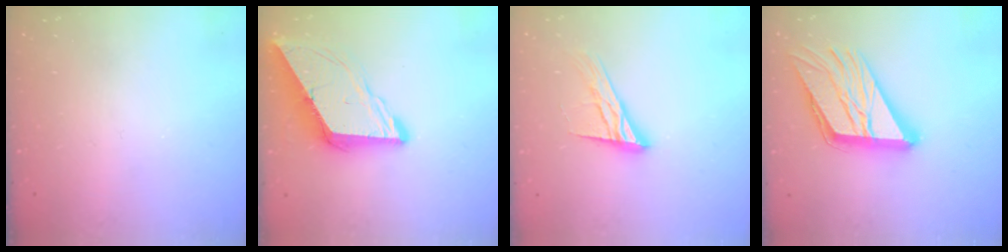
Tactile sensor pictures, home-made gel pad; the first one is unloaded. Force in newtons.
{"total": 10.2, "press": 10.1, "slide": 1.2}
{"total": 13.1, "press": 13.1, "slide": 1.0}
{"total": 21.5, "press": 21.3, "slide": 2.9}